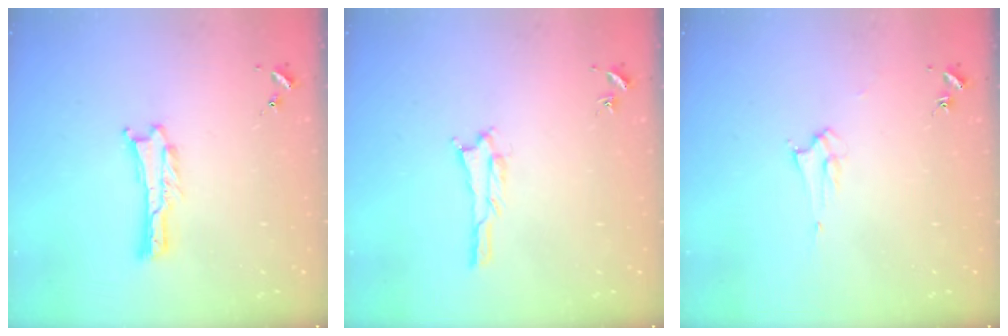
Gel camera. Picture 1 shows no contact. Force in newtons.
{"total": 1.7, "press": 1.7, "slide": 0.2}
{"total": 2.1, "press": 2.1, "slide": 0.2}